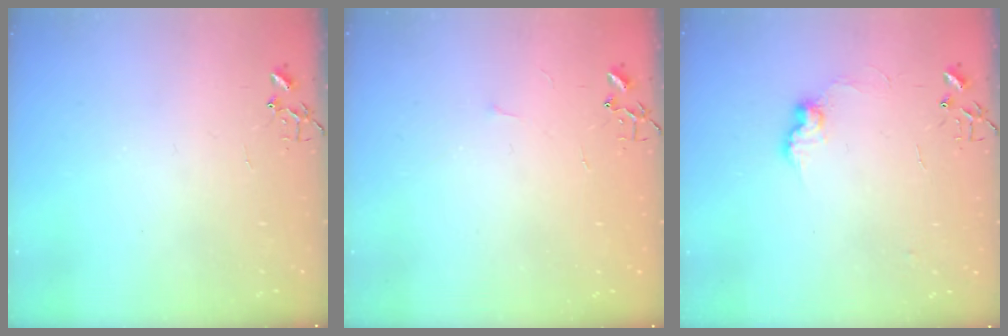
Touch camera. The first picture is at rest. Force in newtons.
{"total": 2.7, "press": 2.6, "slide": 0.4}
{"total": 8.6, "press": 8.5, "slide": 0.4}